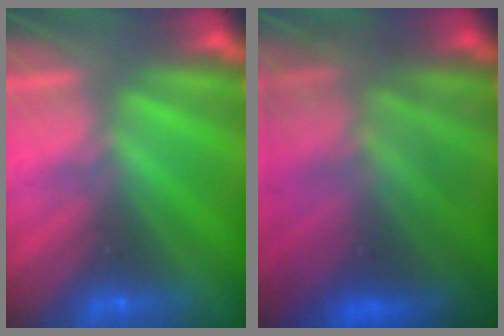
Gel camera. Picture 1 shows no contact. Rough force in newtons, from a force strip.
{"total": 6.1}